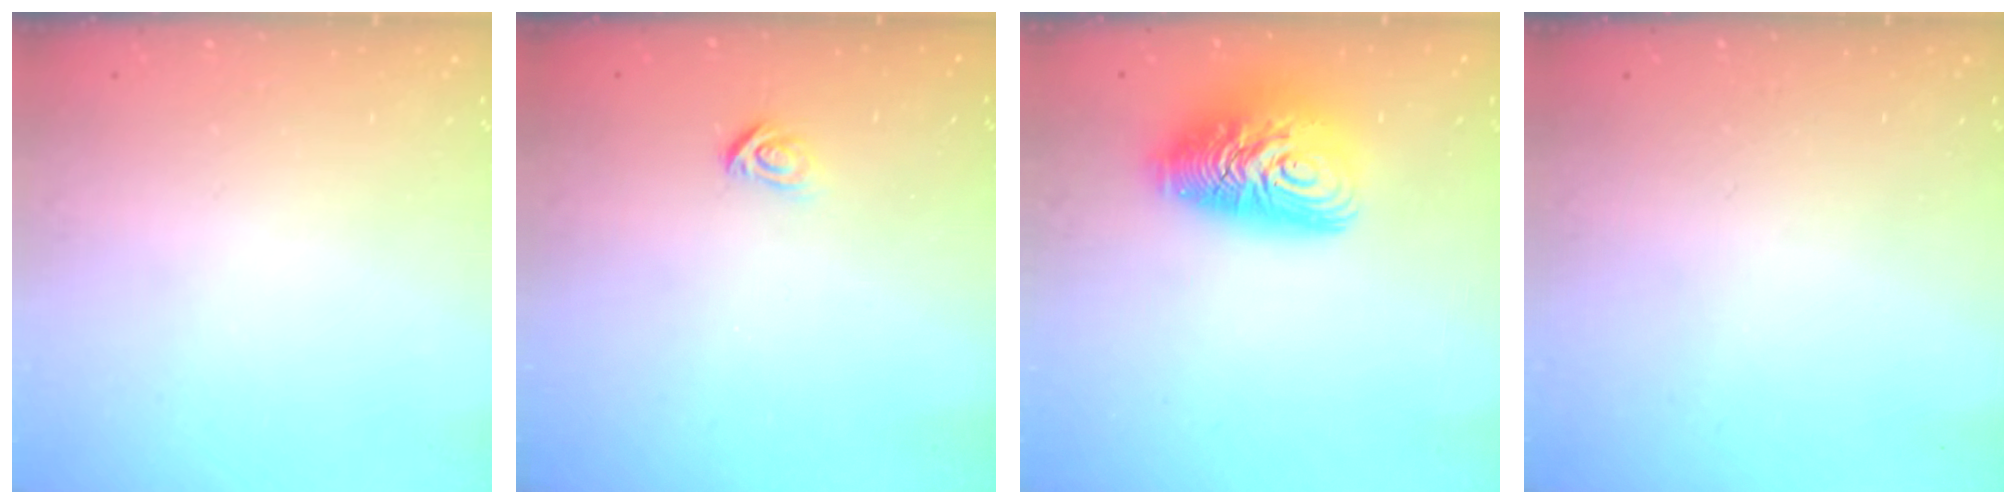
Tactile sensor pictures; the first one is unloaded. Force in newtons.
{"total": 3.6, "press": 3.6, "slide": 0.3}
{"total": 14.0, "press": 13.9, "slide": 0.9}
{"total": 0.0}